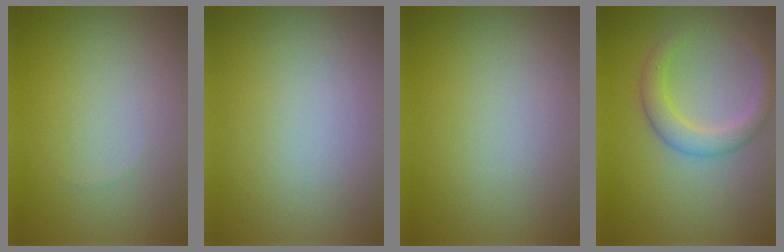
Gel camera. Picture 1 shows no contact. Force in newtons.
{"total": 0.0}
{"total": 0.0}
{"total": 2.8, "press": 2.8, "slide": 0.2}